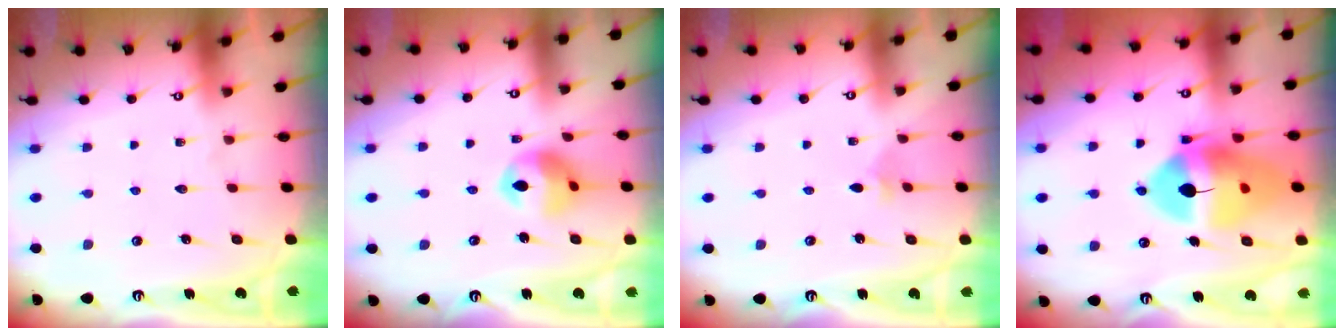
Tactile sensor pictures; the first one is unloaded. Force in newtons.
{"total": 11.5, "press": 11.3, "slide": 1.7}
{"total": 1.7, "press": 1.6, "slide": 0.5}
{"total": 17.4, "press": 17.3, "slide": 2.2}